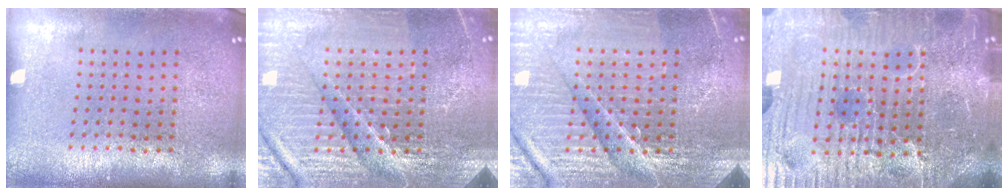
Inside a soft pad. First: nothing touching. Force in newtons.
{"total": 5.2, "press": 4.8, "slide": 1.8}
{"total": 5.3, "press": 4.9, "slide": 2.0}
{"total": 6.8, "press": 6.2, "slide": 2.9}